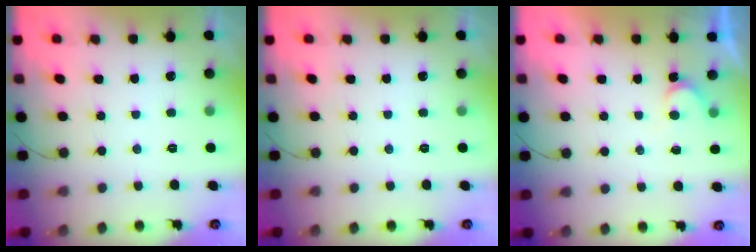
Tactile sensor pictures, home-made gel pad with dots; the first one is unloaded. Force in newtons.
{"total": 0.0}
{"total": 3.5, "press": 3.5, "slide": 0.2}